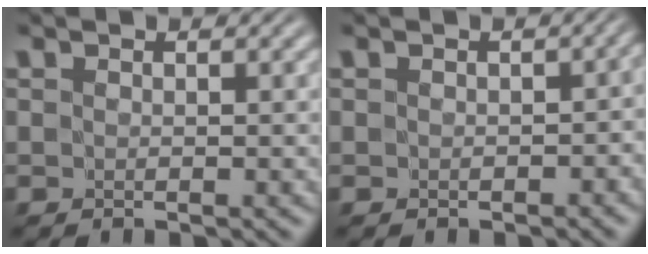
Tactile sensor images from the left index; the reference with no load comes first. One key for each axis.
{"total": 2.3, "fx": -0.6, "fy": 1.6, "fz": 1.5, "tx": 0.003, "ty": -0.001, "tz": 0.001}